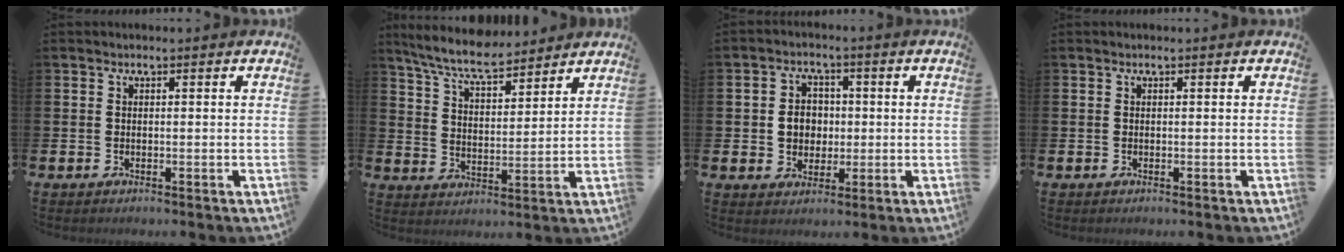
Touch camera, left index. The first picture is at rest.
{"total": 7.7, "force": [7.0, 1.2, 2.8], "torque": [-0.085, -0.029, 0.127]}
{"total": 4.3, "force": [0.3, 3.9, 1.9], "torque": [-0.027, 0.004, -0.005]}
{"total": 0.0}